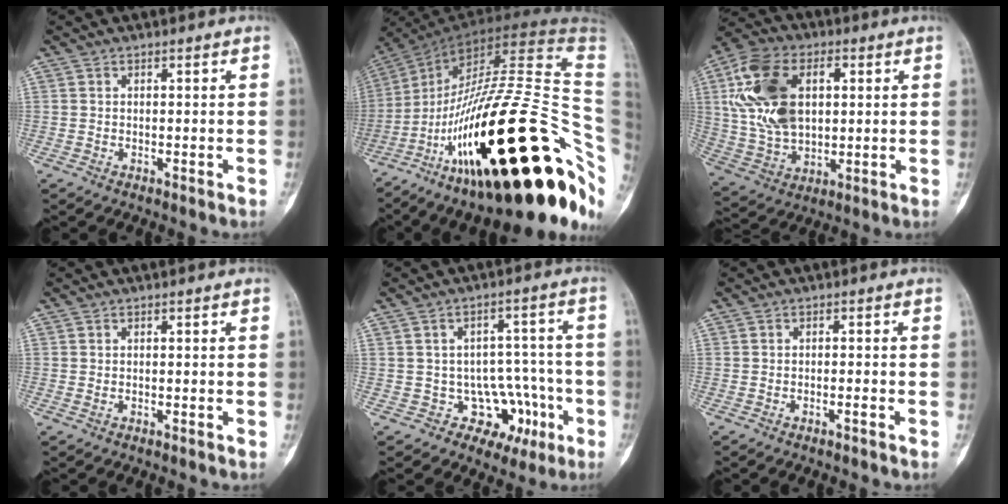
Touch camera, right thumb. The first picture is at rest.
{"total": 43.3, "force": [-12.8, 14.8, 38.7], "torque": [-0.529, 0.086, -0.200]}
{"total": 18.5, "force": [4.1, 11.7, 13.8], "torque": [-0.256, 0.004, 0.077]}
{"total": 0.0}
{"total": 9.6, "force": [-3.6, 8.0, 3.9], "torque": [0.001, 0.042, -0.039]}
{"total": 1.1, "force": [-0.7, 0.1, 0.8], "torque": [-0.021, 0.010, -0.009]}